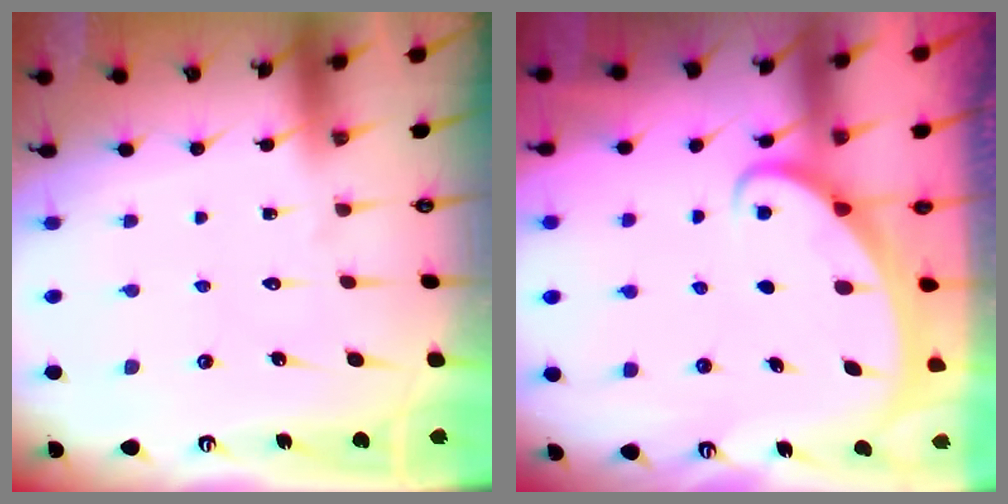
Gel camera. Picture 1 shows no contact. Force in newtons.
{"total": 2.1, "press": 2.1, "slide": 0.2}